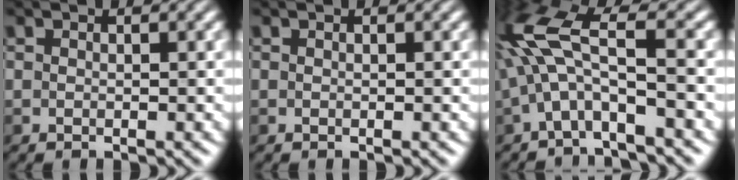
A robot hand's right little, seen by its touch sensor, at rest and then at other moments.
{"total": 0.0}
{"total": 5.8, "force": [-1.4, 1.3, 5.5], "torque": [-0.129, 0.024, -0.035]}